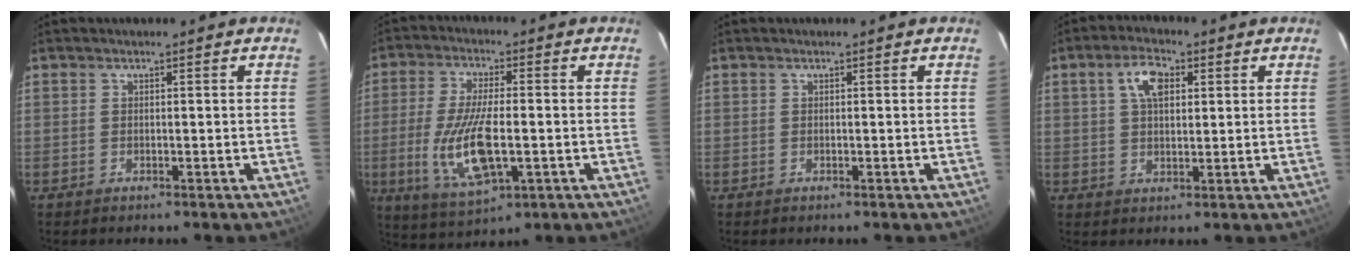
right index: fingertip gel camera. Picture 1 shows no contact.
{"total": 13.3, "force": [-2.5, 4.5, 12.2], "torque": [-0.250, -0.016, -0.040]}
{"total": 0.0}
{"total": 5.9, "force": [2.2, 3.2, 4.5], "torque": [-0.082, 0.017, 0.040]}